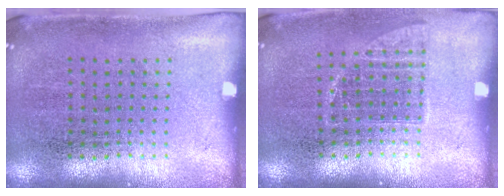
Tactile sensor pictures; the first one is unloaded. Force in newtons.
{"total": 0.9, "press": 0.7, "slide": 0.4}